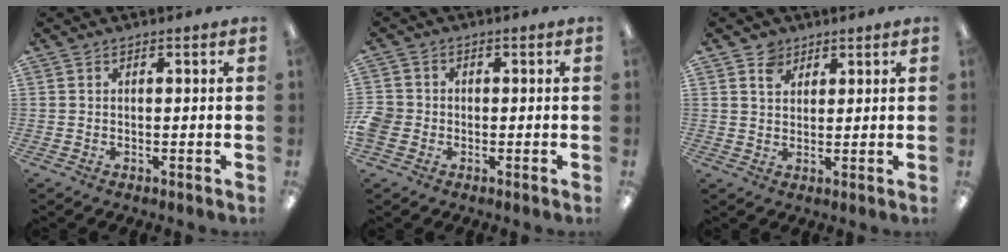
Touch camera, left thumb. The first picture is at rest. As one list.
[{"total": 4.0, "force": [-1.1, 3.6, 1.5], "torque": [-0.038, 0.005, -0.022]}, {"total": 4.1, "force": [2.8, 2.9, 1.1], "torque": [-0.015, -0.005, 0.051]}]